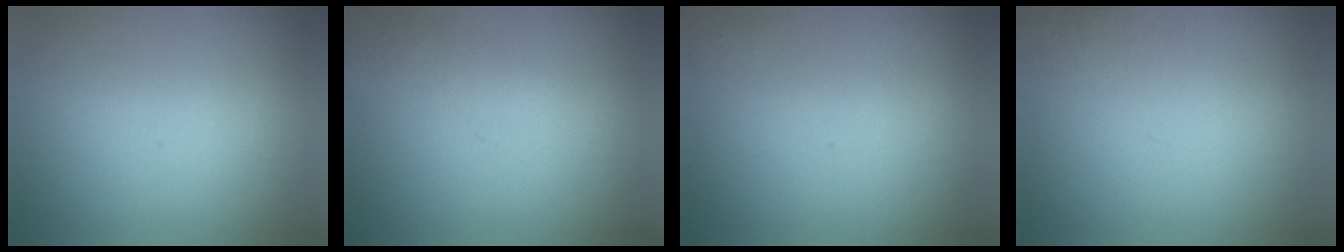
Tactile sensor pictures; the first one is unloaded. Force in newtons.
{"total": 1.2}
{"total": 1.1}
{"total": 1.0}